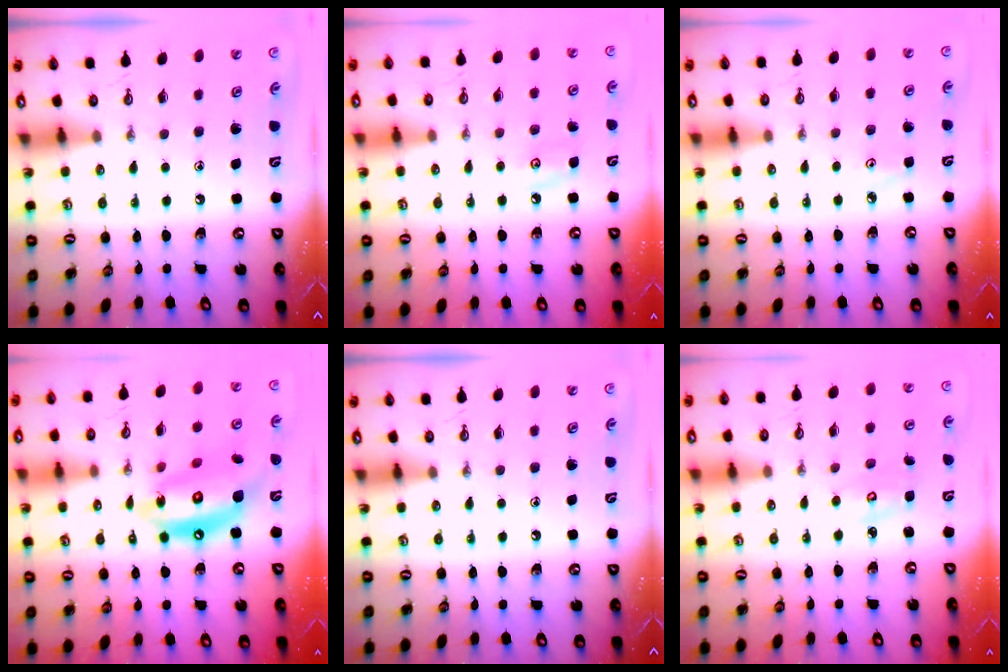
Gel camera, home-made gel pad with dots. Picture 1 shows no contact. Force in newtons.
{"total": 4.7, "press": 4.6, "slide": 0.7}
{"total": 2.9, "press": 2.9, "slide": 0.3}
{"total": 15.0, "press": 14.9, "slide": 1.6}
{"total": 0.0}
{"total": 2.9, "press": 2.9, "slide": 0.3}